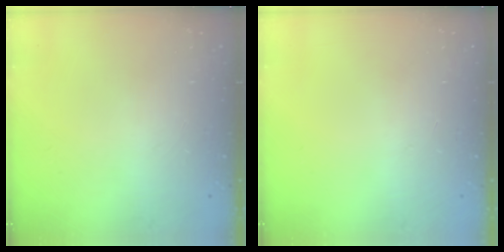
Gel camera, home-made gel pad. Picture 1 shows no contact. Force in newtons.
{"total": 0.0}